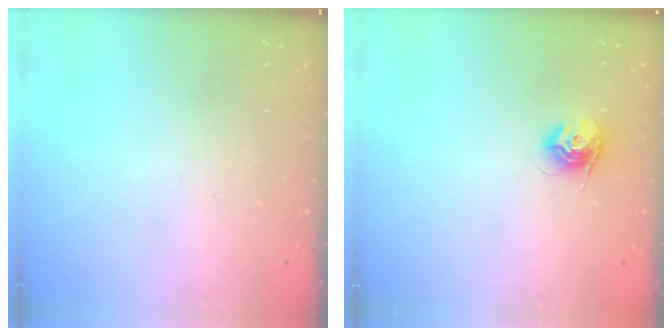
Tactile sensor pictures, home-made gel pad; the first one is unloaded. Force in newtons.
{"total": 9.6, "press": 9.6, "slide": 0.4}